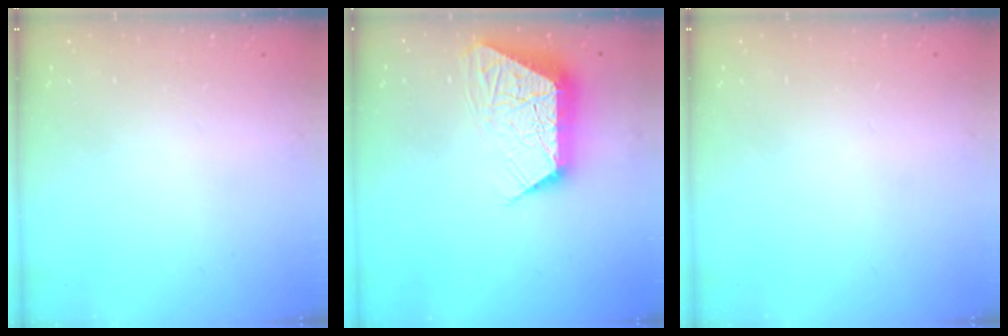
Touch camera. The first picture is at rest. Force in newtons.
{"total": 13.6, "press": 13.5, "slide": 1.2}
{"total": 0.0}